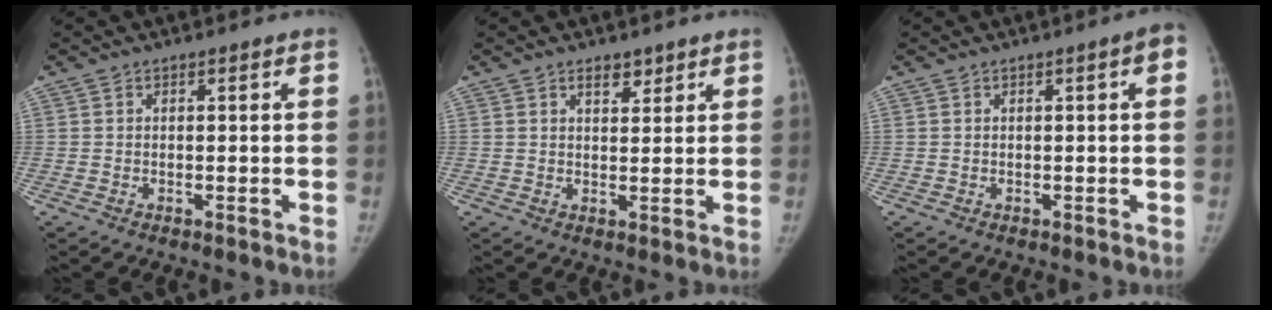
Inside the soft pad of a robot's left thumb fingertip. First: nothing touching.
{"total": 2.9, "force": [2.1, 1.6, 1.3], "torque": [0.000, -0.012, 0.034]}
{"total": 2.2, "force": [0.3, 0.3, 2.2], "torque": [-0.028, 0.008, 0.002]}